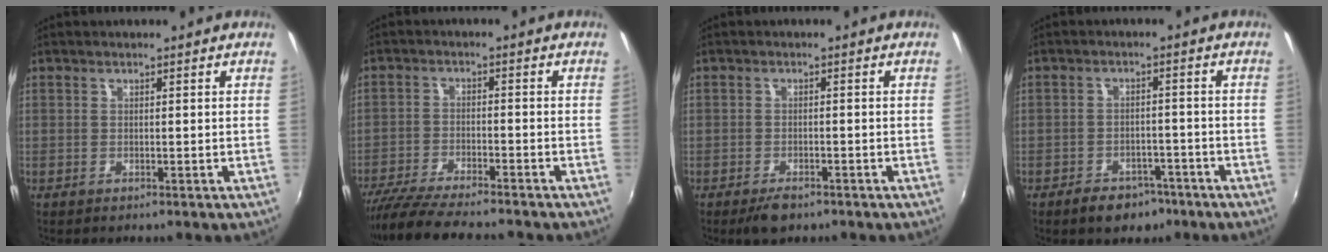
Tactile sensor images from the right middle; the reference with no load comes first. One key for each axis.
{"total": 12.2, "fx": -10.8, "fy": 1.1, "fz": 5.5, "tx": -0.127, "ty": -0.027, "tz": -0.182}
{"total": 3.4, "fx": -2.5, "fy": 1.4, "fz": 1.8, "tx": -0.043, "ty": -0.006, "tz": -0.042}
{"total": 6.8, "fx": -4.8, "fy": 4.0, "fz": 2.6, "tx": -0.066, "ty": 0.008, "tz": -0.060}